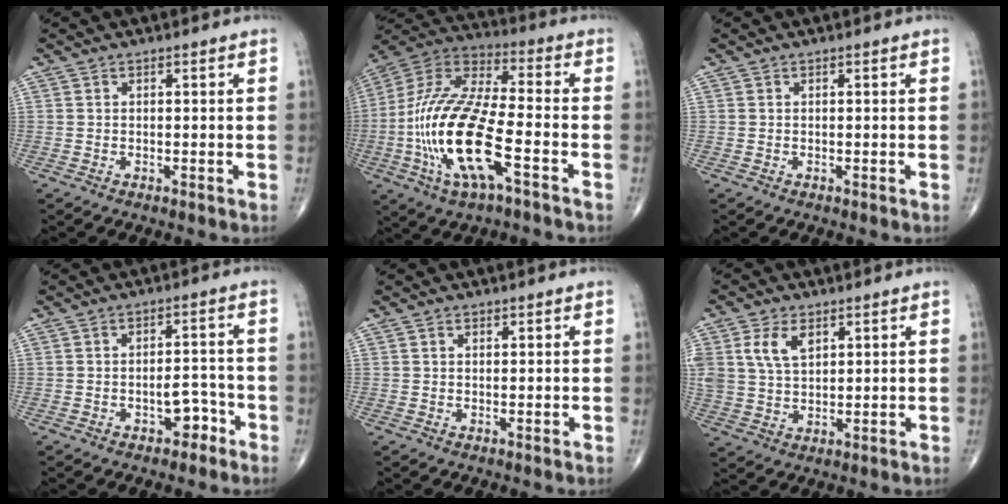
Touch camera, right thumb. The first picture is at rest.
{"total": 21.7, "force": [-6.3, 7.3, 19.5], "torque": [-0.423, 0.025, -0.111]}
{"total": 0.0}
{"total": 4.5, "force": [-2.5, 2.5, 2.9], "torque": [-0.025, 0.027, -0.035]}
{"total": 0.9, "force": [0.5, 0.6, 0.4], "torque": [-0.004, -0.003, 0.007]}
{"total": 7.3, "force": [3.0, 4.4, 4.9], "torque": [-0.090, -0.007, 0.063]}